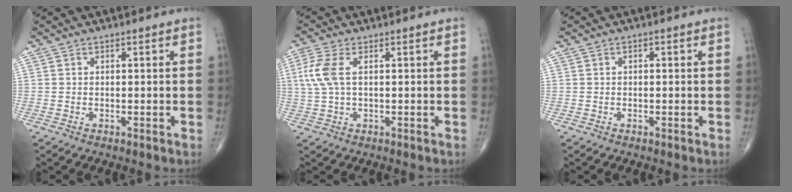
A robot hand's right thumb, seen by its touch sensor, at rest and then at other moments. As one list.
[{"total": 5.8, "force": [1.2, 2.6, 5.0], "torque": [-0.142, 0.013, 0.025]}, {"total": 0.6, "force": [0.1, 0.3, 0.5], "torque": [-0.010, 0.001, 0.002]}]